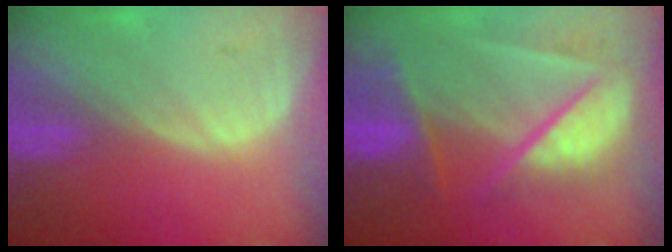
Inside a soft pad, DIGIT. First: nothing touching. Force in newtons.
{"total": 9.8, "press": 8.4, "slide": 5.0}